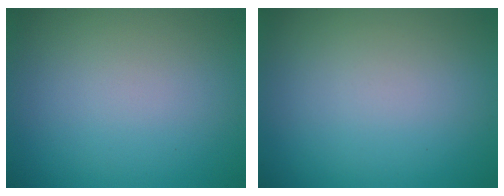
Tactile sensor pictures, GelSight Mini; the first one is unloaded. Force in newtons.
{"total": 0.0}